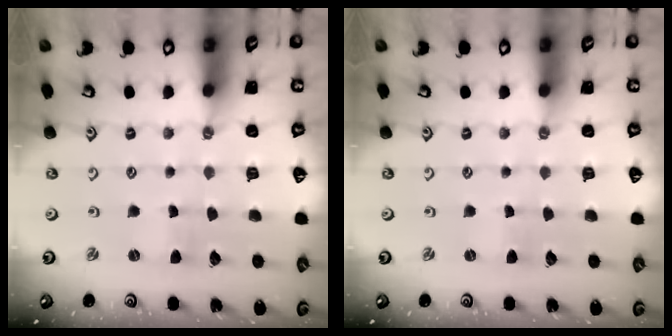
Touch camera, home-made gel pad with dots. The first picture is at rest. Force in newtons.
{"total": 0.0}